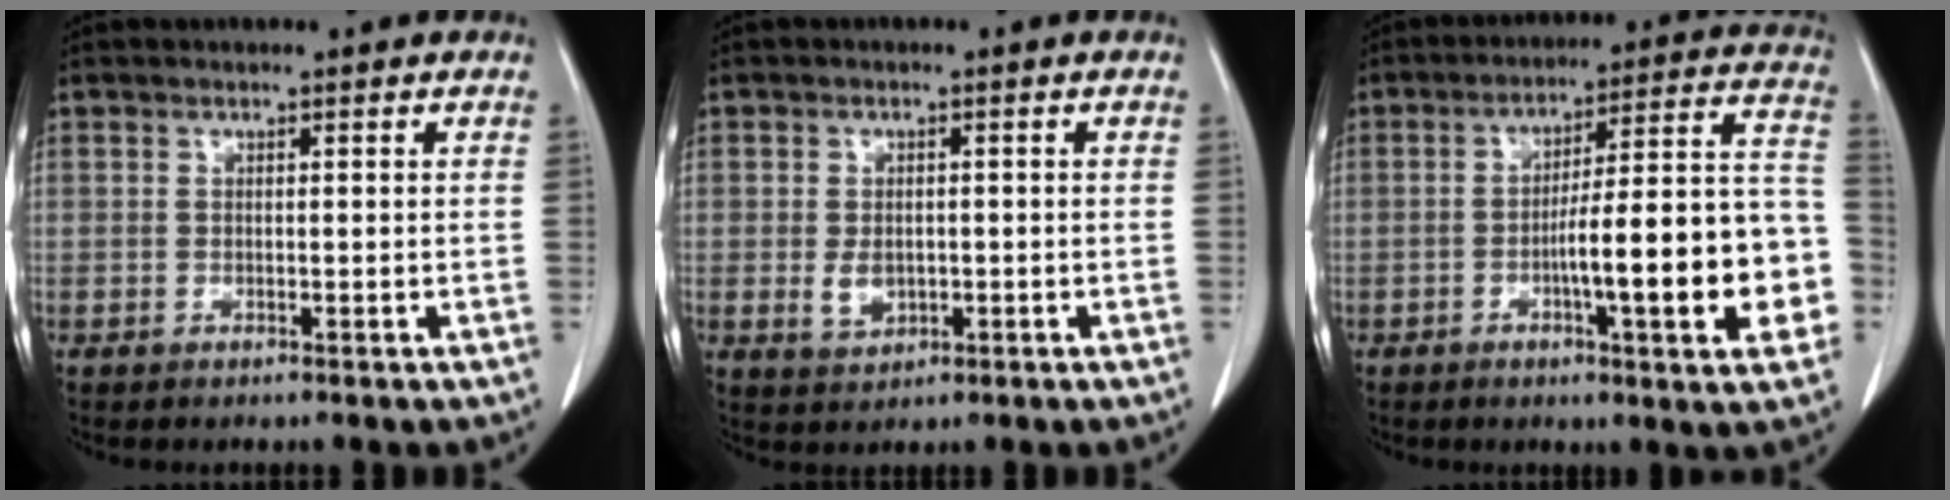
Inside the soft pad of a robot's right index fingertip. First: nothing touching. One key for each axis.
{"total": 3.2, "fx": -0.5, "fy": 2.2, "fz": 2.2, "tx": -0.039, "ty": -0.001, "tz": 0.000}
{"total": 17.8, "fx": -4.5, "fy": 2.4, "fz": 17.0, "tx": -0.196, "ty": 0.029, "tz": -0.058}